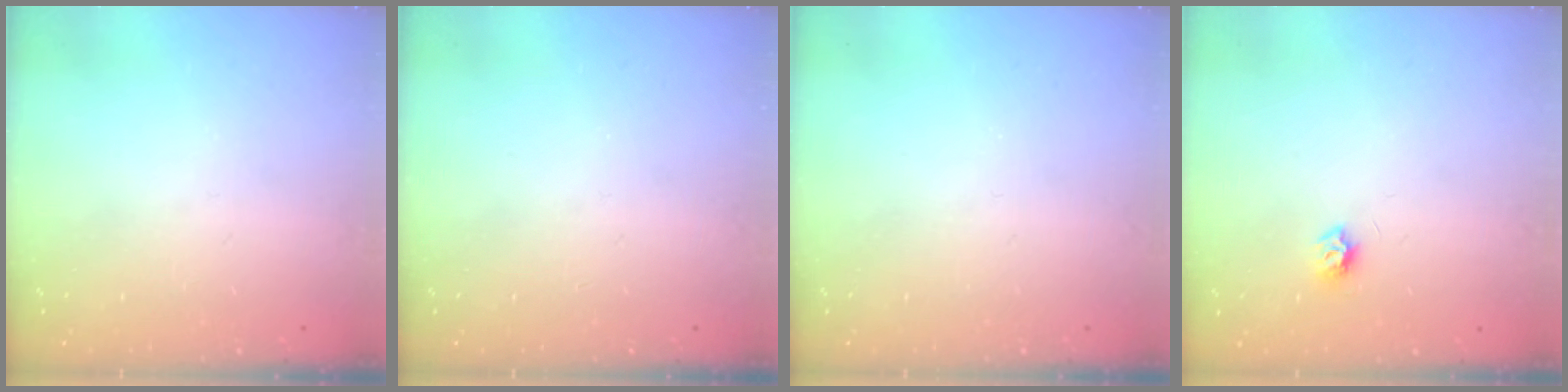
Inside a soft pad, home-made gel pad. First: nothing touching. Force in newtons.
{"total": 0.0}
{"total": 0.0}
{"total": 4.6, "press": 4.6, "slide": 0.5}